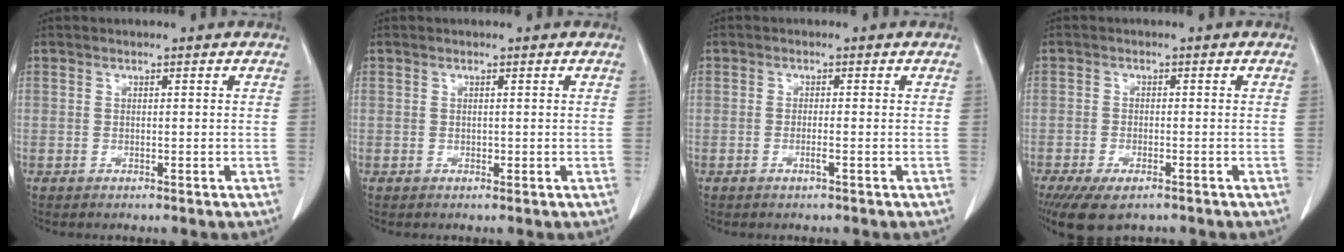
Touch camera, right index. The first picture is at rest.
{"total": 0.0}
{"total": 1.3, "force": [-0.7, -0.1, 1.1], "torque": [-0.023, 0.000, -0.013]}
{"total": 7.0, "force": [-4.9, 2.5, 4.3], "torque": [-0.070, -0.013, -0.078]}